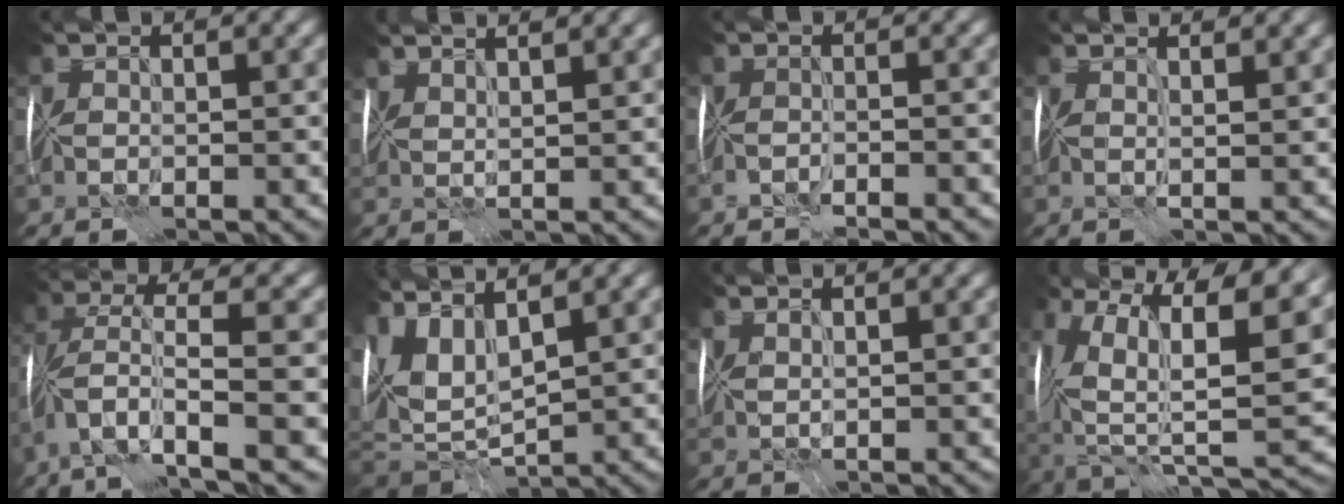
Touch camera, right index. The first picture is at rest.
{"total": 3.8, "force": [3.2, 0.4, 2.1], "torque": [-0.029, 0.015, 0.032]}
{"total": 2.4, "force": [-2.3, -0.6, 0.2], "torque": [-0.004, -0.004, -0.039]}
{"total": 2.3, "force": [1.7, -0.1, 1.5], "torque": [-0.014, 0.005, 0.008]}
{"total": 6.4, "force": [-3.3, 0.7, 5.4], "torque": [-0.114, 0.007, -0.070]}
{"total": 7.6, "force": [1.3, 3.5, 6.6], "torque": [-0.148, -0.003, 0.028]}
{"total": 1.0, "force": [0.7, -0.4, 0.5], "torque": [-0.009, 0.000, 0.015]}
{"total": 16.7, "force": [5.2, 7.5, 14.0], "torque": [-0.234, 0.020, 0.094]}